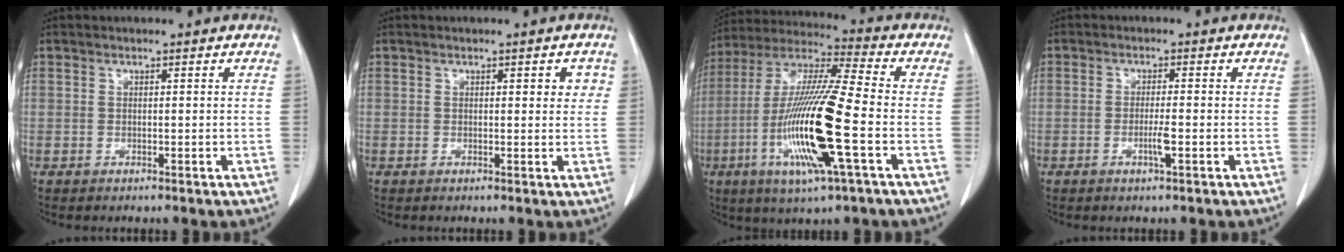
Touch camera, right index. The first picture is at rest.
{"total": 2.5, "force": [0.9, 1.1, 2.1], "torque": [-0.019, 0.001, 0.008]}
{"total": 18.4, "force": [-5.0, 0.9, 17.7], "torque": [-0.363, -0.017, -0.095]}
{"total": 2.5, "force": [-0.8, 0.0, 2.4], "torque": [-0.045, -0.002, -0.014]}